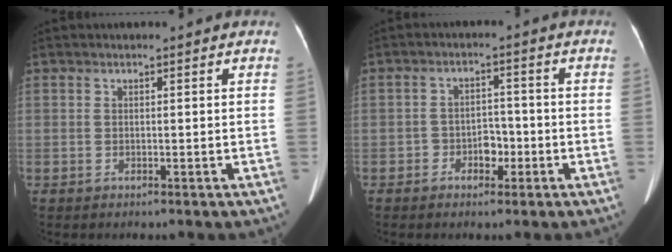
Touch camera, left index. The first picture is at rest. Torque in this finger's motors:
{"motor_torque": [0.21, 0.21, 0.04, 0.00]}